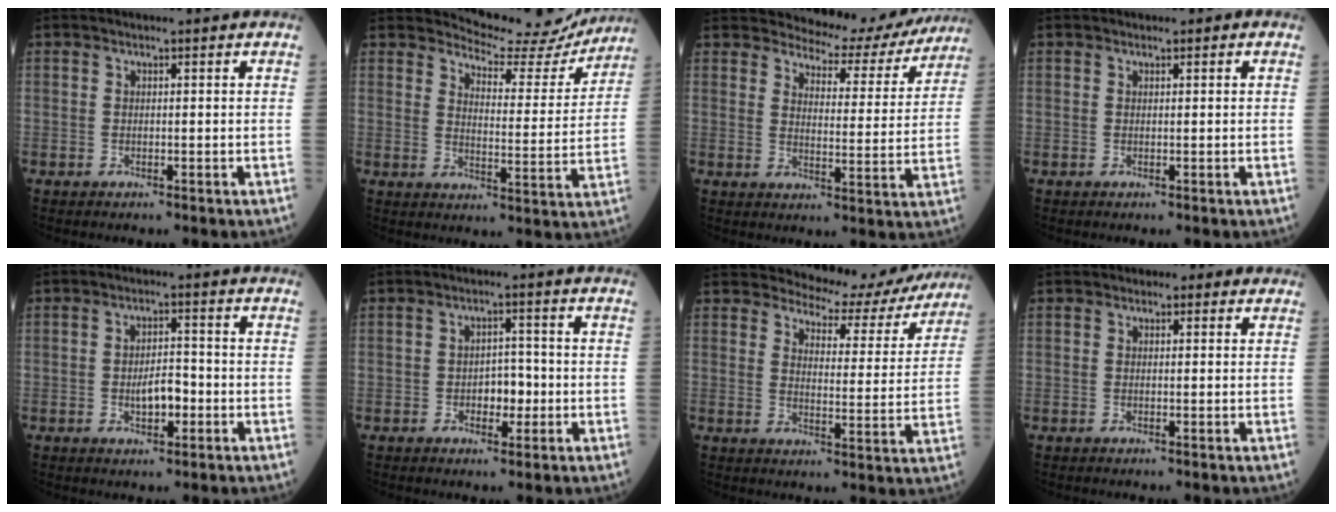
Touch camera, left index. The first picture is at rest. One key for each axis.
{"total": 12.1, "fx": 11.9, "fy": 2.2, "fz": 0.7, "tx": -0.007, "ty": -0.028, "tz": 0.145}
{"total": 13.5, "fx": 12.7, "fy": 3.9, "fz": 2.4, "tx": -0.014, "ty": -0.019, "tz": 0.145}
{"total": 0.5, "fx": 0.3, "fy": 0.4, "fz": 0.1, "tx": 0.000, "ty": 0.000, "tz": 0.001}
{"total": 4.3, "fx": -1.2, "fy": 1.9, "fz": 3.7, "tx": -0.064, "ty": 0.005, "tz": -0.021}
{"total": 3.8, "fx": -1.0, "fy": 2.2, "fz": 2.9, "tx": -0.040, "ty": 0.009, "tz": -0.015}
{"total": 13.8, "fx": 12.9, "fy": 4.1, "fz": 2.4, "tx": -0.012, "ty": -0.022, "tz": 0.144}
{"total": 1.8, "fx": 0.9, "fy": 1.4, "fz": 0.8, "tx": -0.008, "ty": 0.010, "tz": 0.005}